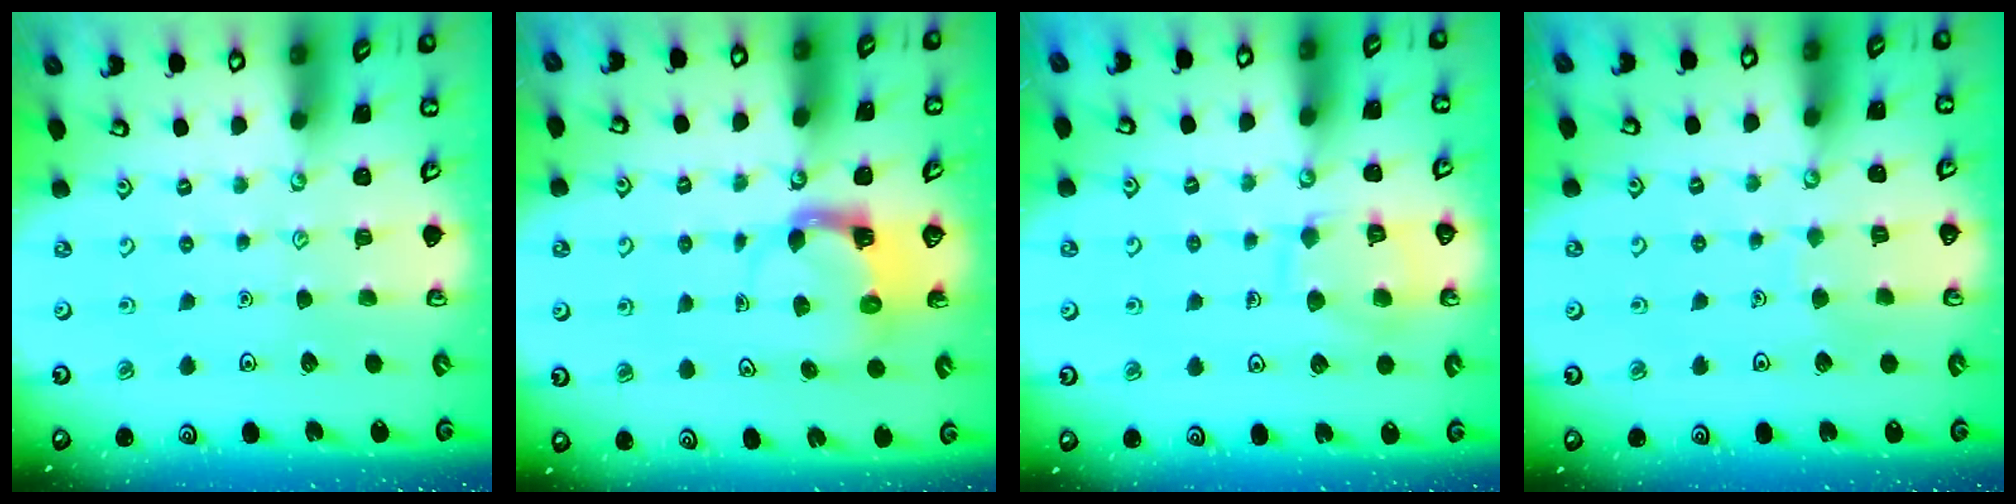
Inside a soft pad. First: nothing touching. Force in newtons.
{"total": 3.8, "press": 3.7, "slide": 0.6}
{"total": 10.1, "press": 10.1, "slide": 0.1}
{"total": 4.4, "press": 4.4, "slide": 0.4}